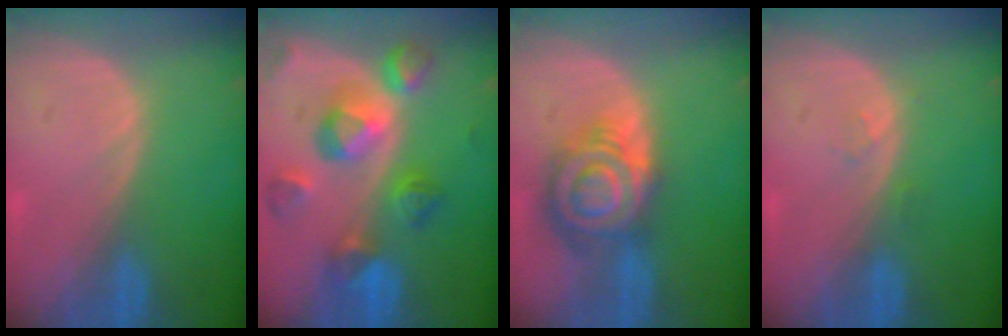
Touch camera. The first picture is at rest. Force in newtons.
{"total": 10.4, "press": 9.3, "slide": 4.6}
{"total": 9.0, "press": 8.9, "slide": 0.6}
{"total": 1.1, "press": 1.0, "slide": 0.1}